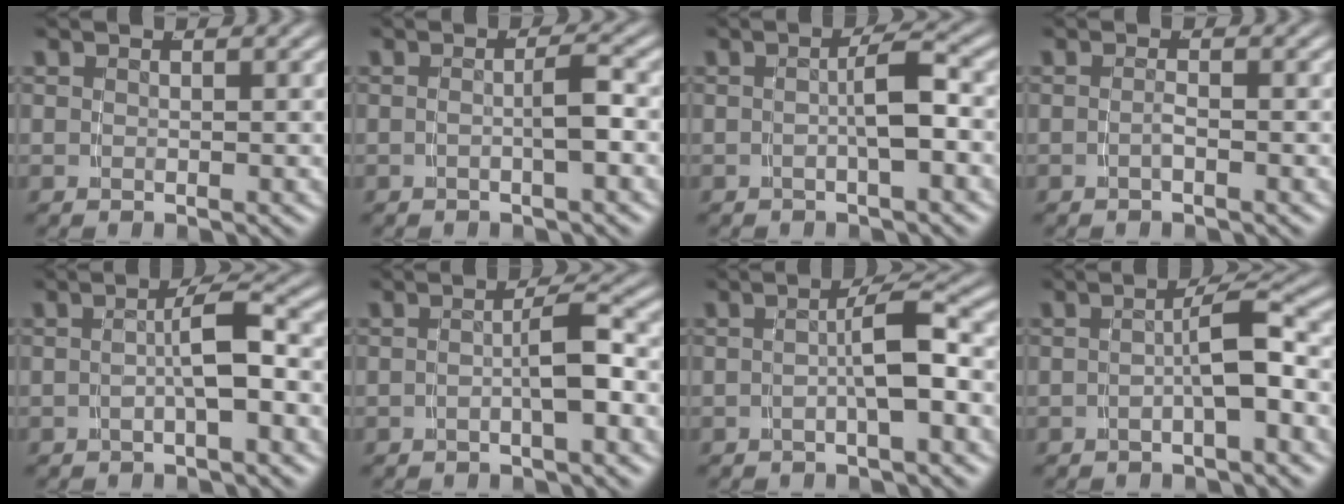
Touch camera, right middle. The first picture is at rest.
{"total": 1.9, "force": [-0.7, -0.4, 1.7], "torque": [-0.024, -0.001, -0.009]}
{"total": 2.6, "force": [-0.7, -0.3, 2.5], "torque": [-0.030, 0.002, -0.010]}
{"total": 1.0, "force": [-0.9, -0.2, 0.6], "torque": [-0.014, 0.000, -0.016]}
{"total": 2.9, "force": [-1.0, -0.1, 2.8], "torque": [-0.037, 0.003, -0.013]}
{"total": 2.7, "force": [-1.0, -0.2, 2.5], "torque": [-0.032, 0.000, -0.014]}
{"total": 3.2, "force": [-0.9, -0.2, 3.1], "torque": [-0.040, 0.004, -0.013]}
{"total": 3.0, "force": [-1.1, -0.2, 2.8], "torque": [-0.034, 0.003, -0.016]}